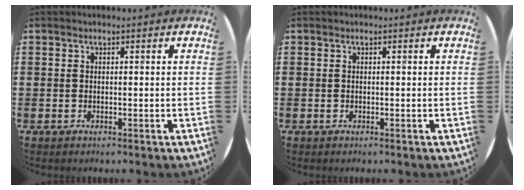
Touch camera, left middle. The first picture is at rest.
{"total": 0.0}